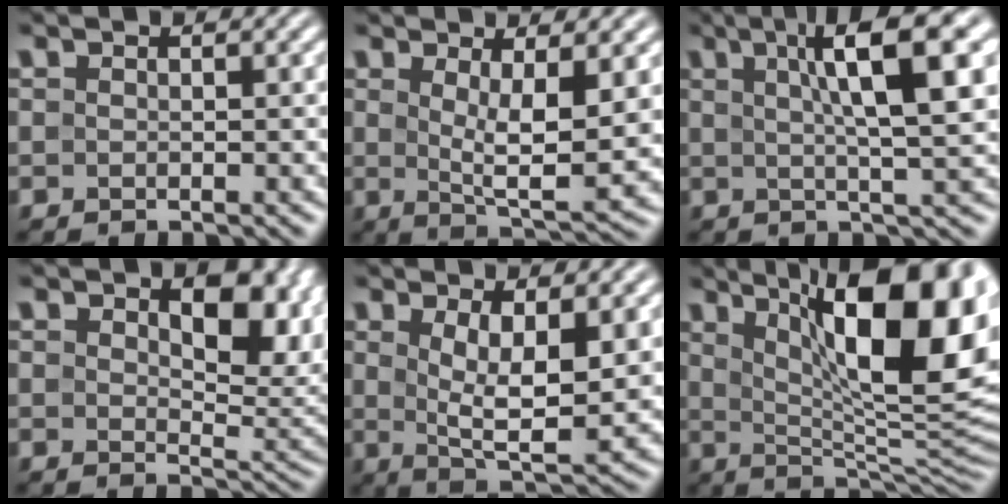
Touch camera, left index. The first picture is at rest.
{"total": 6.1, "force": [1.2, 1.5, 5.8], "torque": [-0.094, -0.016, 0.025]}
{"total": 9.7, "force": [3.2, 2.1, 8.9], "torque": [-0.110, 0.018, 0.043]}
{"total": 8.0, "force": [2.3, 4.2, 6.4], "torque": [-0.092, -0.007, 0.039]}
{"total": 6.8, "force": [1.4, 2.4, 6.2], "torque": [-0.111, -0.014, 0.029]}
{"total": 15.4, "force": [5.2, 5.0, 13.6], "torque": [-0.184, -0.001, 0.086]}